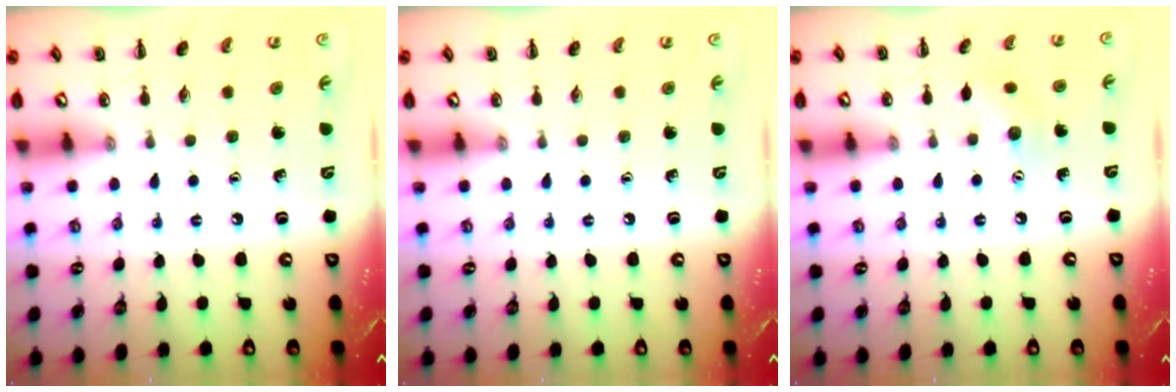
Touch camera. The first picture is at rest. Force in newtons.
{"total": 0.0}
{"total": 5.8, "press": 5.7, "slide": 0.7}